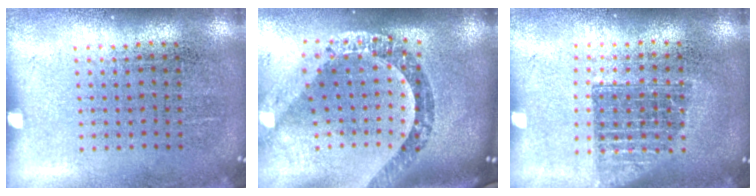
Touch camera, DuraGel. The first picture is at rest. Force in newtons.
{"total": 2.6, "press": 2.0, "slide": 1.6}
{"total": 1.3, "press": 1.1, "slide": 0.8}